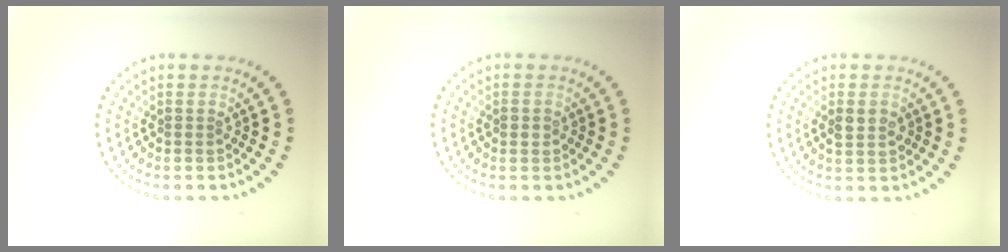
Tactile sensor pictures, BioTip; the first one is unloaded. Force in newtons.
{"total": 1.2, "press": 1.2, "slide": 0.1}
{"total": 1.9, "press": 1.9, "slide": 0.1}